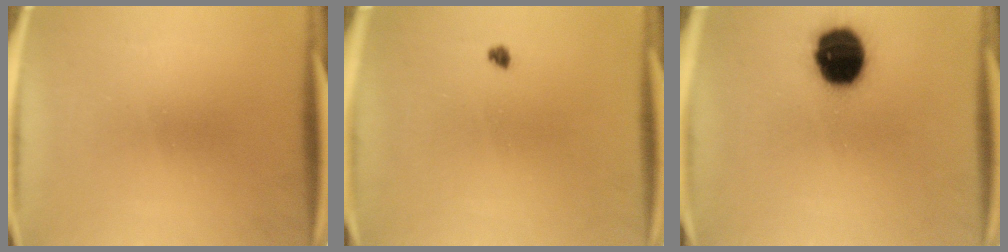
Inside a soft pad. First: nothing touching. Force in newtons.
{"total": 1.0}
{"total": 15.1}